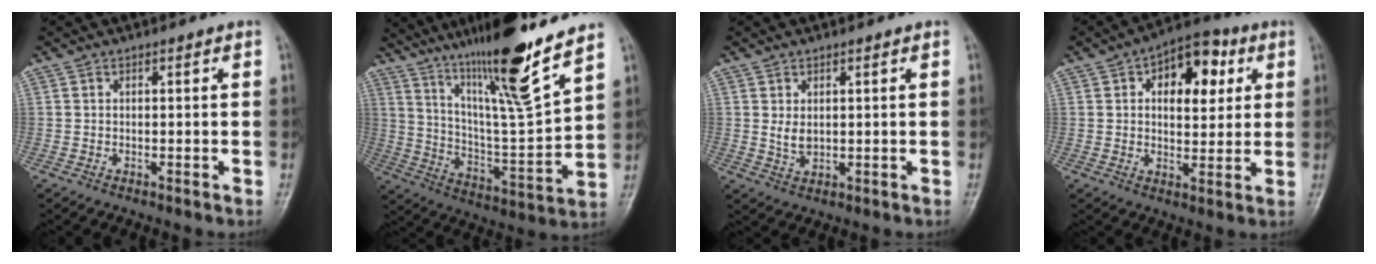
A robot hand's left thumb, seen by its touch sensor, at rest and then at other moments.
{"total": 19.8, "force": [14.1, 0.6, 13.8], "torque": [-0.212, -0.078, 0.248]}
{"total": 2.7, "force": [0.7, 1.7, 2.0], "torque": [-0.029, -0.010, 0.018]}
{"total": 12.9, "force": [4.1, 7.5, 9.7], "torque": [-0.095, 0.004, 0.055]}